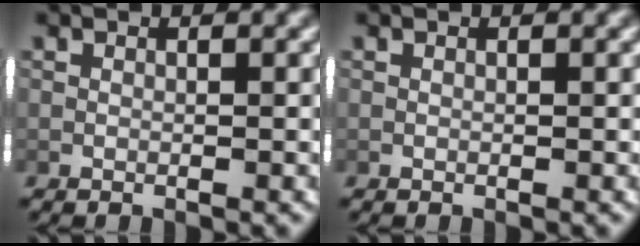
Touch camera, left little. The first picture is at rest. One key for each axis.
{"total": 0.0}